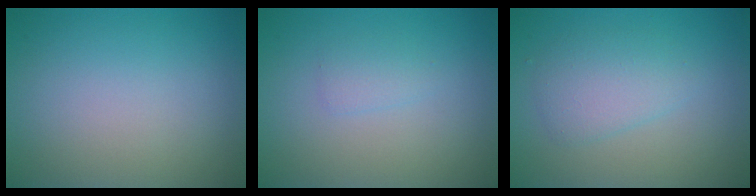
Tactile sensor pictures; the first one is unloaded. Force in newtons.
{"total": 1.1, "press": 1.1, "slide": 0.0}
{"total": 2.6, "press": 2.6, "slide": 0.1}